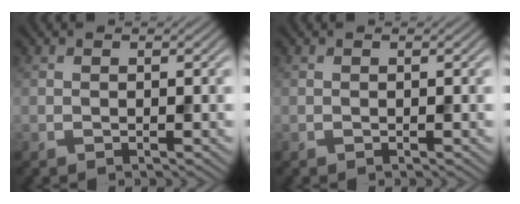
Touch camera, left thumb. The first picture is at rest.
{"total": 0.0}